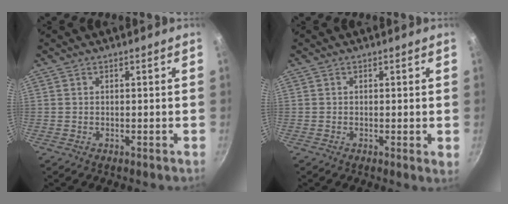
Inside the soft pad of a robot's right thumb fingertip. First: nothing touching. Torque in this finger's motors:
{"motor_torque": [-0.16, -0.01, 0.02, -0.04, -0.06]}